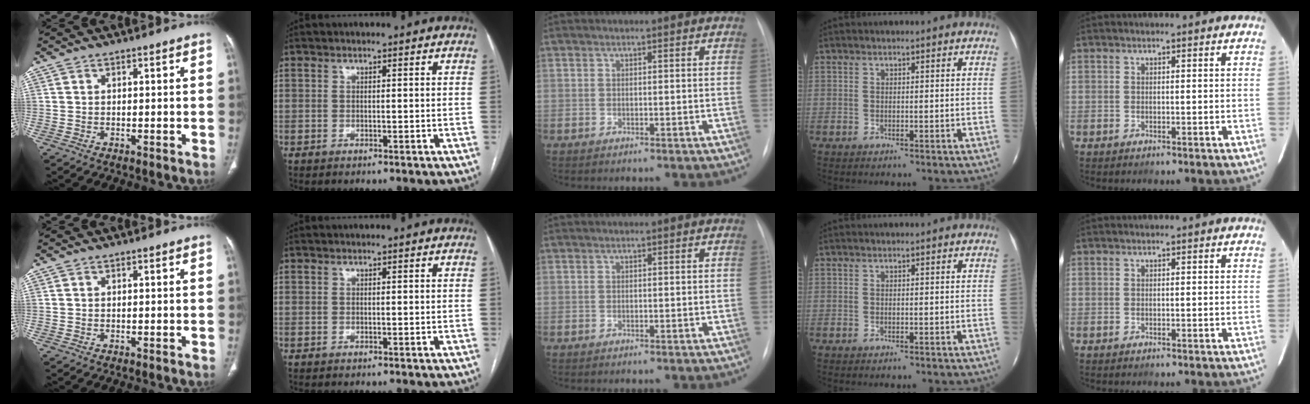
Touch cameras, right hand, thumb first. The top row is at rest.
{}